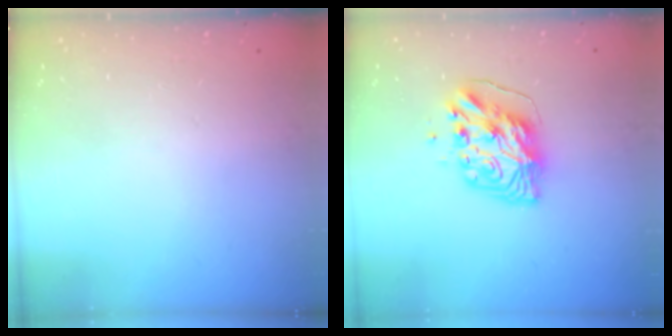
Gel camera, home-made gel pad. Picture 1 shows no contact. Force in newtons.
{"total": 9.7, "press": 9.6, "slide": 1.3}